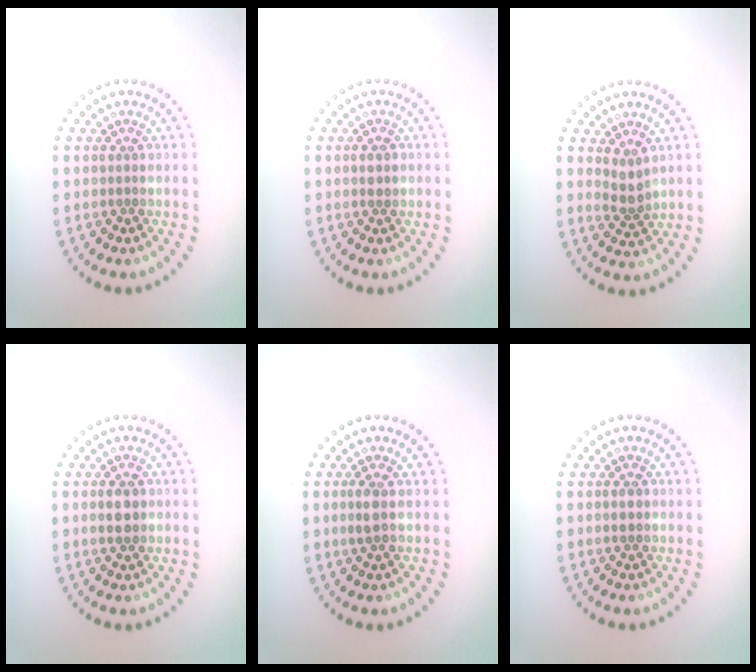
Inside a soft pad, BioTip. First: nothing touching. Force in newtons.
{"total": 1.1, "press": 1.1, "slide": 0.1}
{"total": 1.8, "press": 1.5, "slide": 1.1}
{"total": 2.6, "press": 2.6, "slide": 0.1}
{"total": 1.4, "press": 1.3, "slide": 0.4}
{"total": 1.2, "press": 1.2, "slide": 0.1}